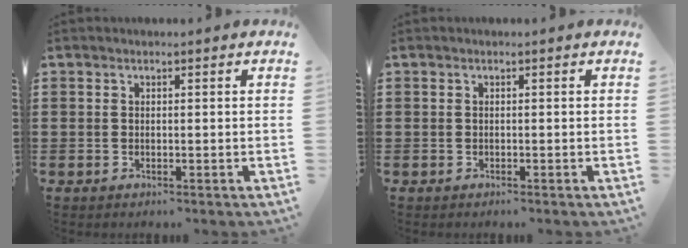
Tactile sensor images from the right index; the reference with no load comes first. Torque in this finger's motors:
{"motor_torque": [1.05, 1.08, -0.02, -0.01]}